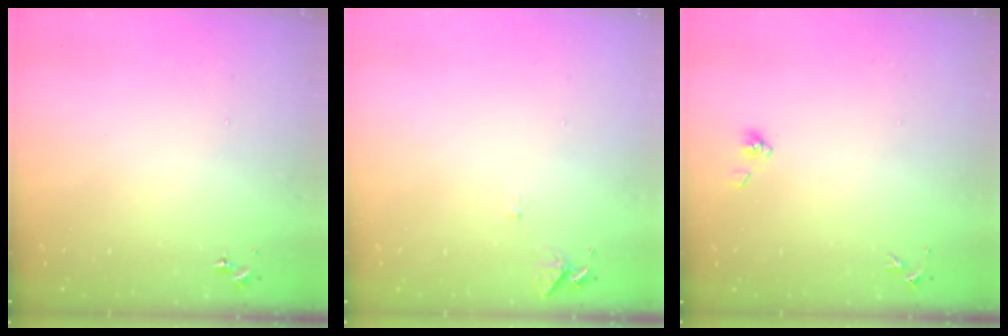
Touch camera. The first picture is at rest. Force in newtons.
{"total": 6.2, "press": 6.2, "slide": 0.6}
{"total": 4.2, "press": 3.9, "slide": 1.6}